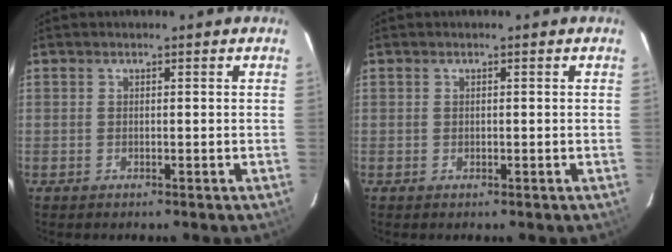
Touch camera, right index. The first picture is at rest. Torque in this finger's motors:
{"motor_torque": [-0.20, -0.01, -0.05, 0.00]}